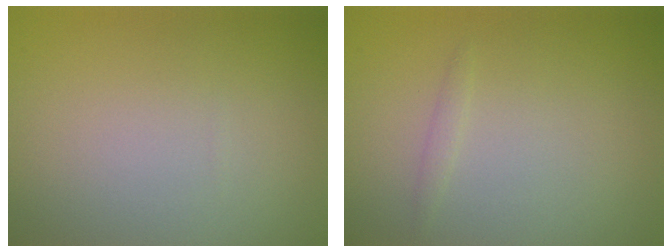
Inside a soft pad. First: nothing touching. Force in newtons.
{"total": 0.5, "press": 0.5, "slide": 0.0}